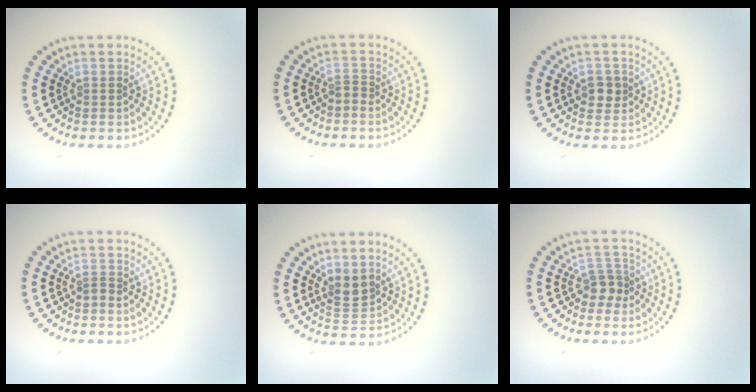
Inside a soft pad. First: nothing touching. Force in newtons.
{"total": 0.7, "press": 0.4, "slide": 0.6}
{"total": 1.8, "press": 1.7, "slide": 0.6}
{"total": 0.6, "press": 0.3, "slide": 0.5}
{"total": 2.1, "press": 1.7, "slide": 1.2}
{"total": 2.0, "press": 1.6, "slide": 1.1}